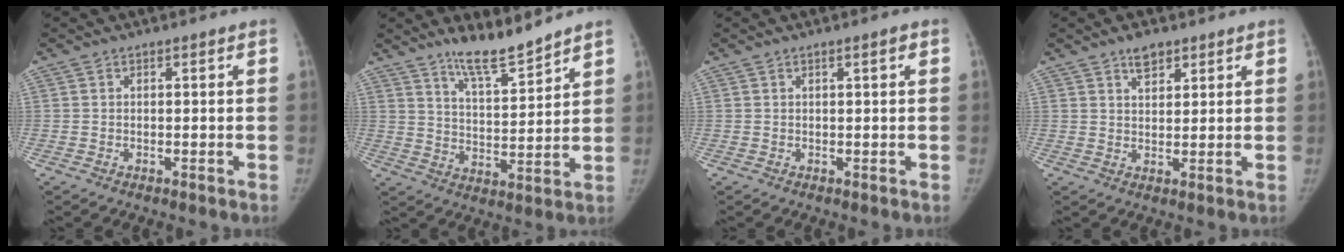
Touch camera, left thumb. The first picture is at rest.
{"total": 8.9, "force": [7.7, 1.2, 4.3], "torque": [-0.059, -0.060, 0.138]}
{"total": 1.1, "force": [0.5, 0.0, 1.0], "torque": [-0.016, 0.001, 0.007]}
{"total": 4.0, "force": [2.8, 2.0, 2.0], "torque": [-0.012, -0.017, 0.046]}